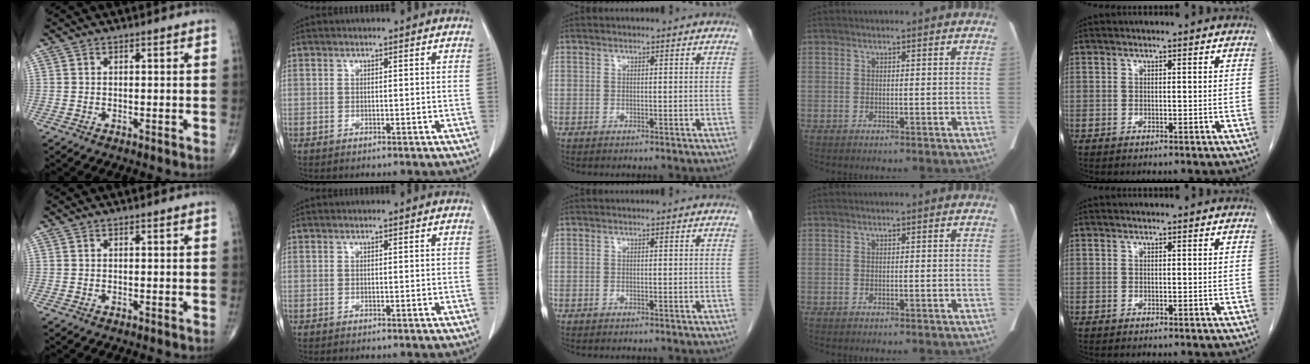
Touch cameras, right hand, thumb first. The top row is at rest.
{}